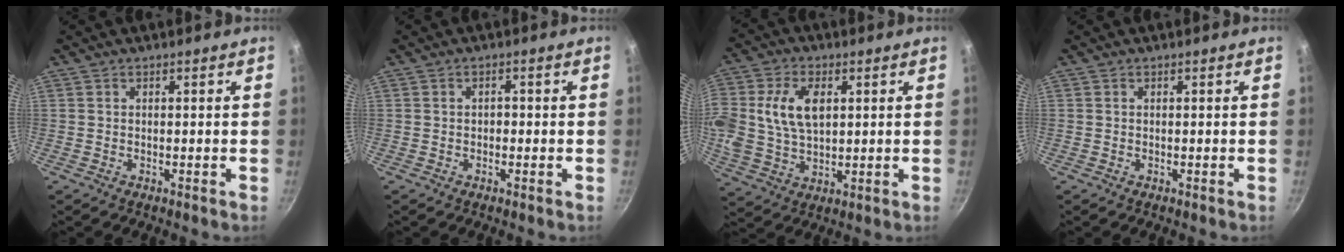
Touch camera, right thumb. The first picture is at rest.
{"total": 1.1, "force": [-0.1, 0.9, 0.7], "torque": [0.000, 0.007, -0.006]}
{"total": 13.3, "force": [2.7, 8.4, 9.9], "torque": [-0.198, 0.003, 0.057]}
{"total": 0.0}